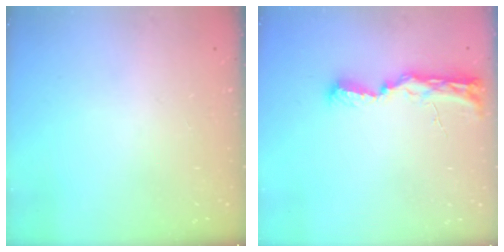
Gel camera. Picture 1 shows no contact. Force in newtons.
{"total": 8.8, "press": 8.8, "slide": 1.0}